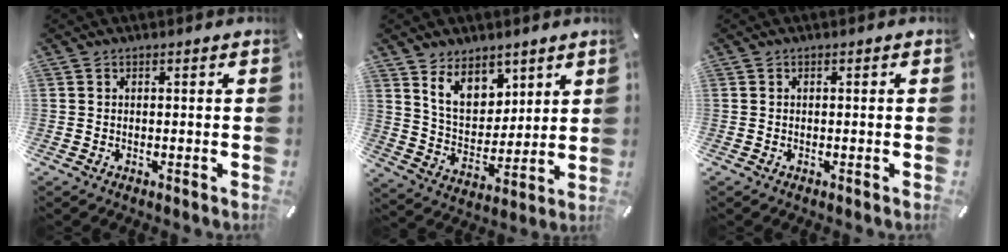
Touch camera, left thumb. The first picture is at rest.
{"total": 10.7, "force": [7.2, 7.0, 3.5], "torque": [-0.064, -0.045, 0.136]}
{"total": 0.0}